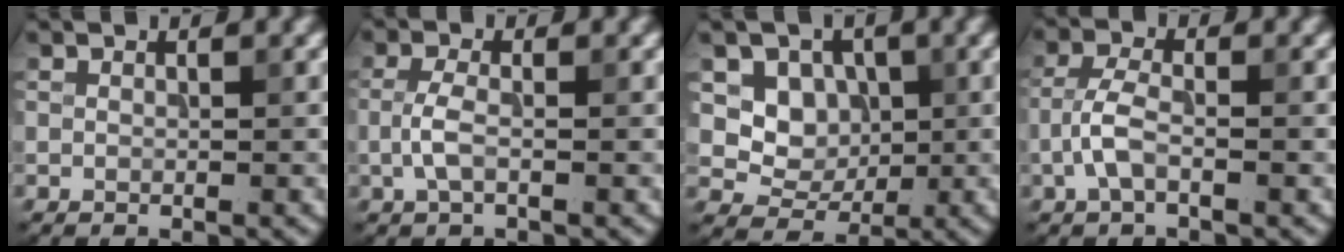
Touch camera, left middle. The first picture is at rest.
{"total": 2.2, "force": [-0.6, 0.8, 1.9], "torque": [-0.046, 0.003, -0.018]}
{"total": 4.0, "force": [0.7, 3.5, 1.8], "torque": [-0.031, -0.010, 0.011]}
{"total": 2.9, "force": [-1.2, 1.1, 2.4], "torque": [-0.053, 0.007, -0.031]}